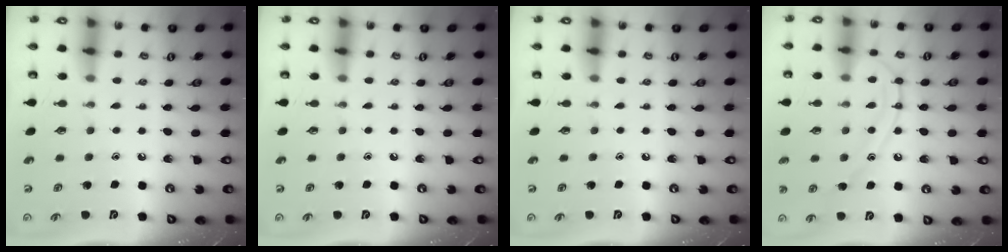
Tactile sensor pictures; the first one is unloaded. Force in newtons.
{"total": 0.0}
{"total": 0.0}
{"total": 13.6, "press": 13.5, "slide": 1.3}